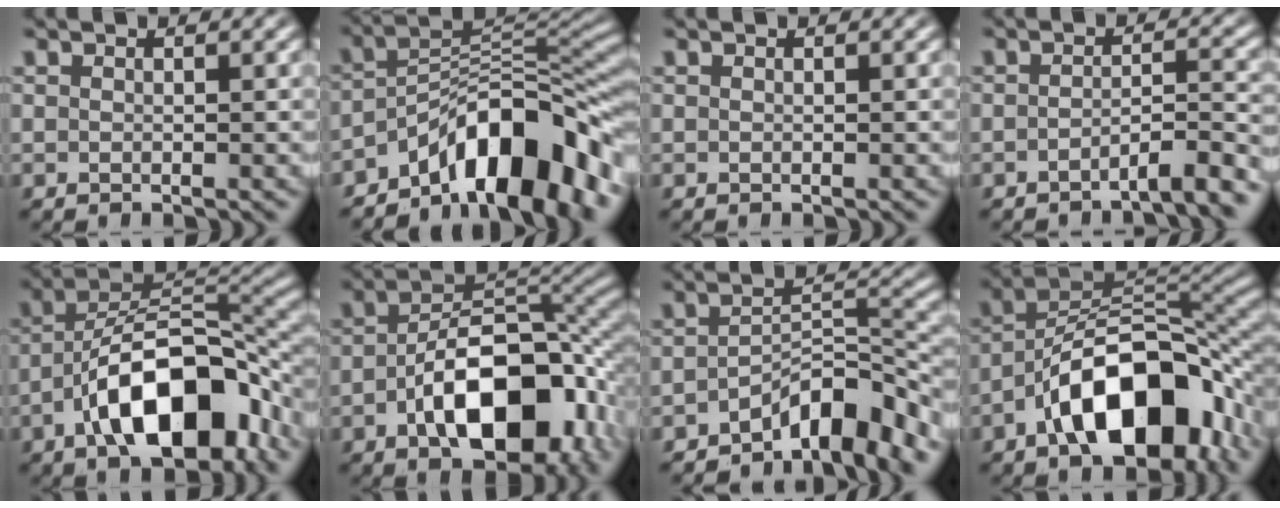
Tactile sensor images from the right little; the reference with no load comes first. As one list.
[{"total": 13.8, "force": [-6.0, 7.0, 10.2], "torque": [-0.142, -0.014, -0.087]}, {"total": 0.0}, {"total": 3.6, "force": [-2.7, 0.5, 2.3], "torque": [-0.020, 0.000, -0.048]}, {"total": 12.0, "force": [-3.6, 6.4, 9.5], "torque": [-0.147, -0.018, -0.048]}, {"total": 12.1, "force": [-4.3, 6.4, 9.3], "torque": [-0.135, -0.012, -0.060]}, {"total": 7.1, "force": [-4.6, 2.6, 4.8], "torque": [-0.063, -0.012, -0.068]}, {"total": 13.6, "force": [-4.2, 7.9, 10.3], "torque": [-0.160, -0.022, -0.053]}]